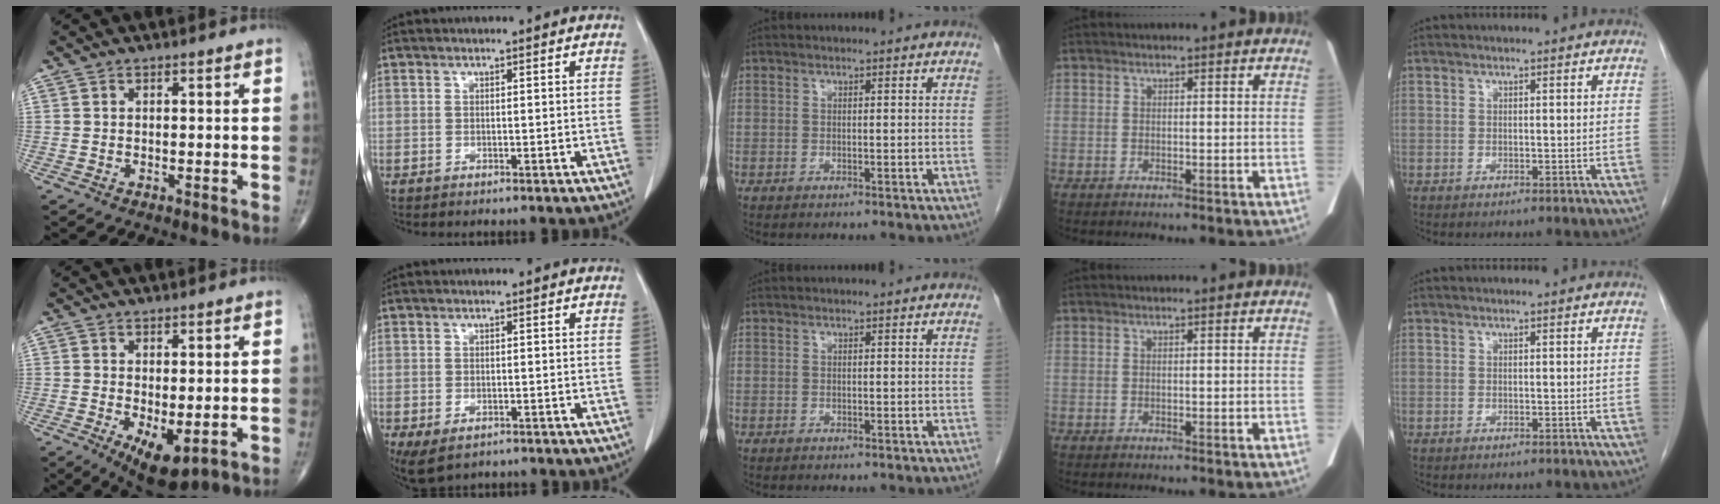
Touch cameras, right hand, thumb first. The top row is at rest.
{"thumb": {"total": 7.5, "force": [-2.0, 3.3, 6.5], "torque": [-0.100, -0.017, -0.017]}, "index": {"total": 7.9, "force": [-3.8, 5.1, 4.8], "torque": [-0.120, -0.010, -0.054]}}